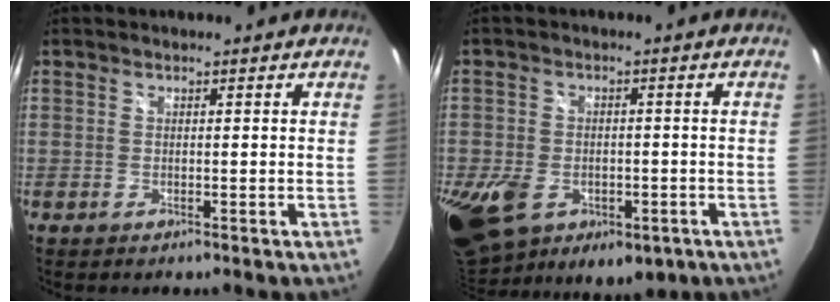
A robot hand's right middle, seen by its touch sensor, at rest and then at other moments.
{"total": 18.7, "force": [-6.4, 12.9, 11.9], "torque": [-0.282, -0.034, -0.082]}